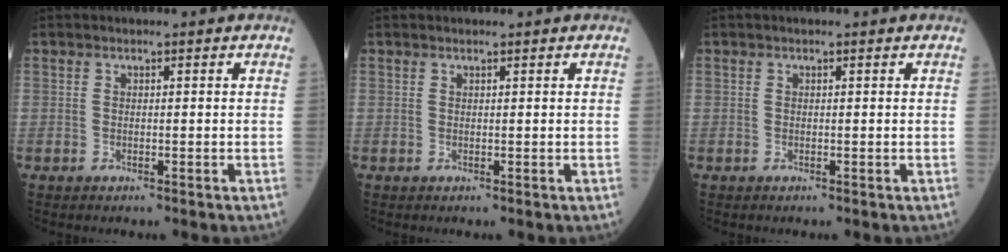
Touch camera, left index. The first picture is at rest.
{"total": 1.0, "force": [0.9, 0.1, 0.5], "torque": [-0.010, 0.011, 0.017]}
{"total": 0.7, "force": [0.6, 0.0, 0.4], "torque": [-0.009, 0.006, 0.007]}